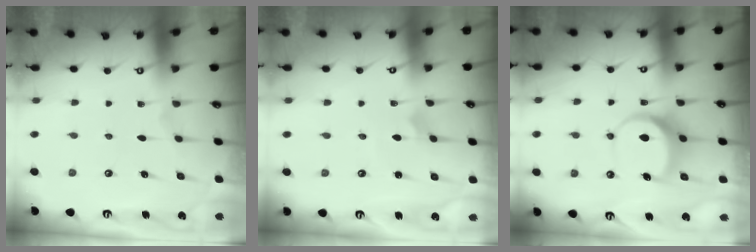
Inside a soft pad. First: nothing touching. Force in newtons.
{"total": 2.1, "press": 2.1, "slide": 0.1}
{"total": 8.6, "press": 8.6, "slide": 1.1}